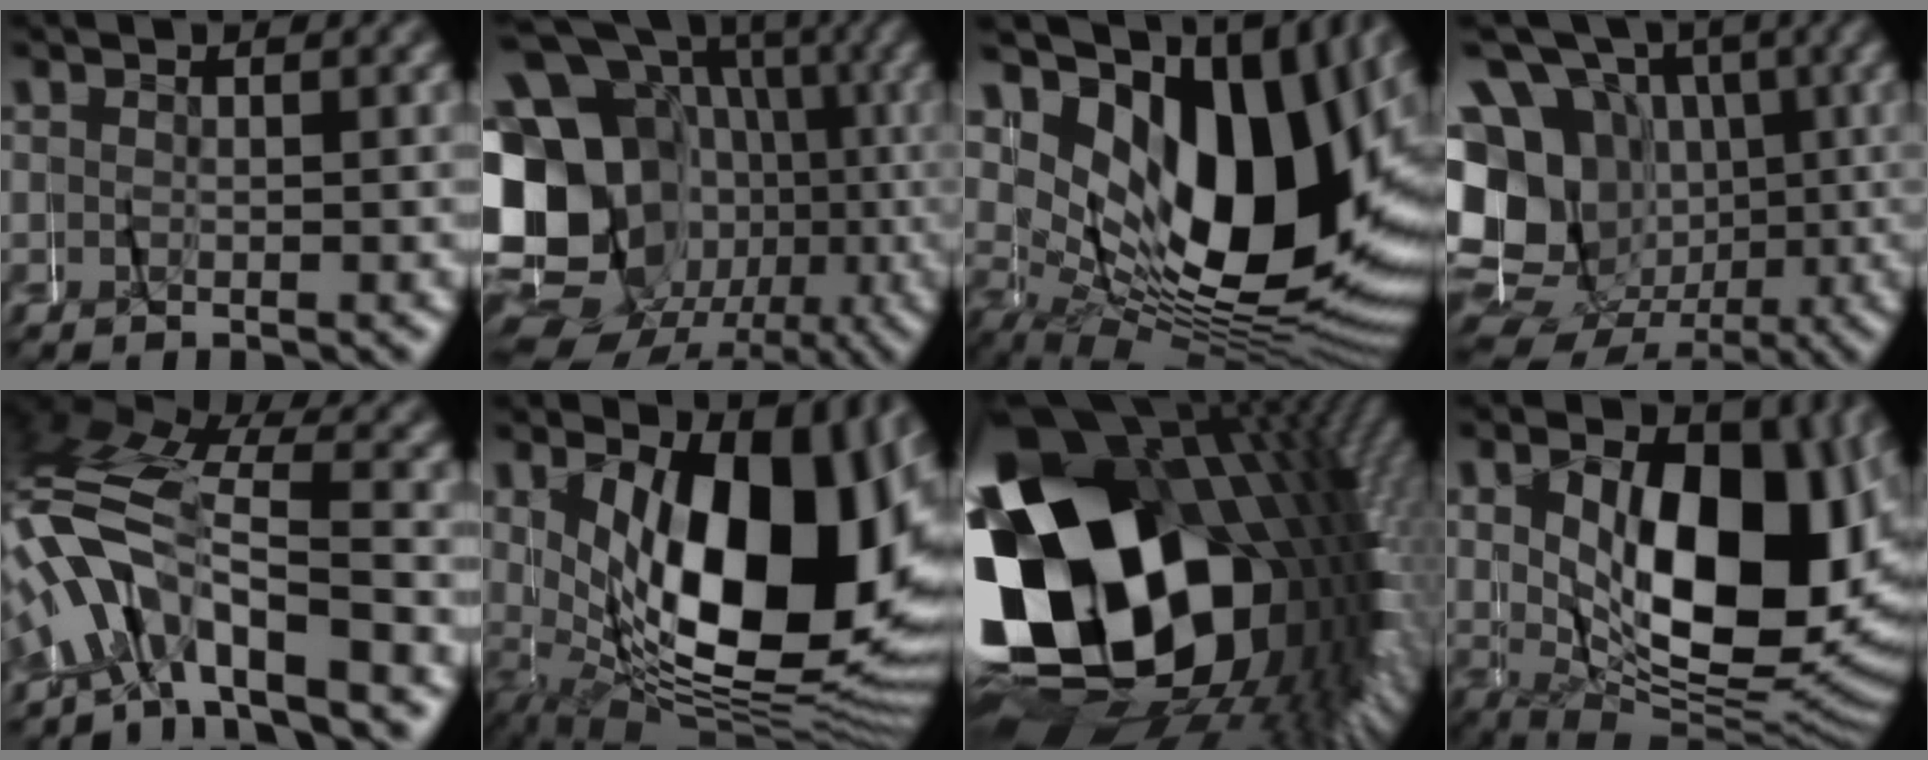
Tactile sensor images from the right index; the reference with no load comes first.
{"total": 18.9, "force": [-2.1, 15.2, 11.0], "torque": [-0.226, -0.035, -0.038]}
{"total": 20.9, "force": [3.4, 12.5, 16.4], "torque": [-0.275, 0.006, 0.046]}
{"total": 16.6, "force": [-2.2, 13.9, 8.7], "torque": [-0.181, -0.044, -0.043]}
{"total": 7.2, "force": [-0.7, 4.6, 5.5], "torque": [-0.143, 0.013, -0.028]}
{"total": 18.4, "force": [0.5, 9.5, 15.8], "torque": [-0.247, -0.017, 0.021]}
{"total": 42.5, "force": [-3.6, 25.8, 33.6], "torque": [-0.467, -0.041, -0.036]}
{"total": 16.0, "force": [1.2, 9.2, 13.0], "torque": [-0.189, -0.018, 0.025]}